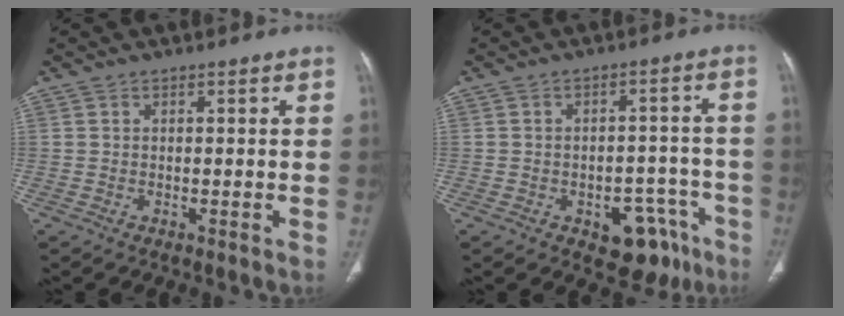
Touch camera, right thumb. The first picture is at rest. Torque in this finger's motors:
{"motor_torque": [2.52, 2.49, 0.54, -0.58, 0.10]}